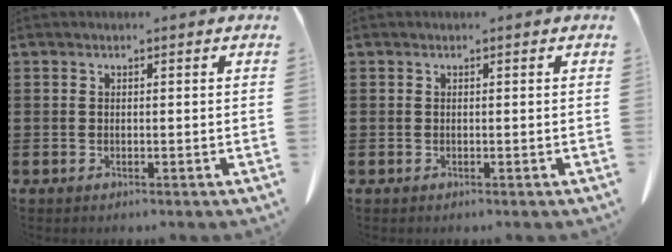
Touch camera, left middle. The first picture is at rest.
{"total": 0.0}